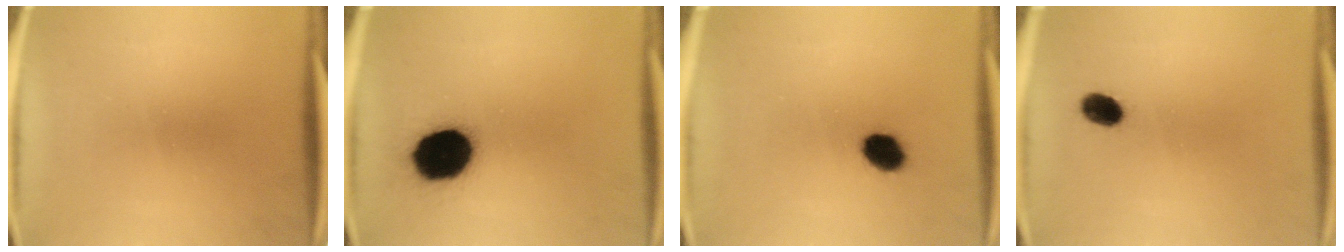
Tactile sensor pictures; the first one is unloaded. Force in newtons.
{"total": 16.9}
{"total": 5.6}
{"total": 3.9}